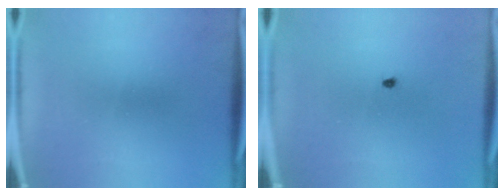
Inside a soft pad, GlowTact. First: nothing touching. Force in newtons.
{"total": 0.6}